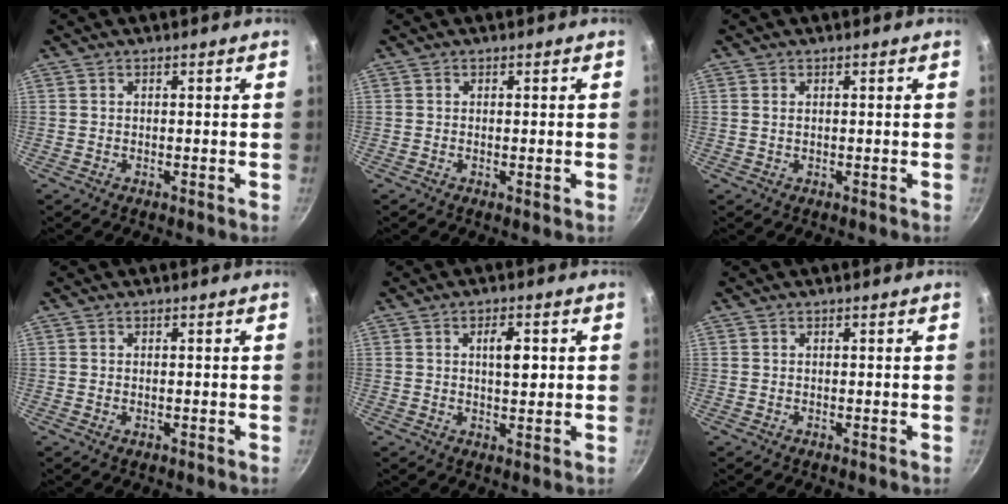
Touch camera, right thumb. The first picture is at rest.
{"total": 0.7, "force": [-0.1, 0.1, 0.7], "torque": [-0.012, -0.002, -0.002]}
{"total": 0.7, "force": [0.2, 0.4, 0.5], "torque": [-0.009, 0.001, 0.003]}
{"total": 0.6, "force": [-0.1, 0.3, 0.4], "torque": [-0.006, 0.001, -0.002]}
{"total": 4.4, "force": [0.8, 1.9, 3.9], "torque": [-0.051, -0.007, 0.010]}
{"total": 0.0}